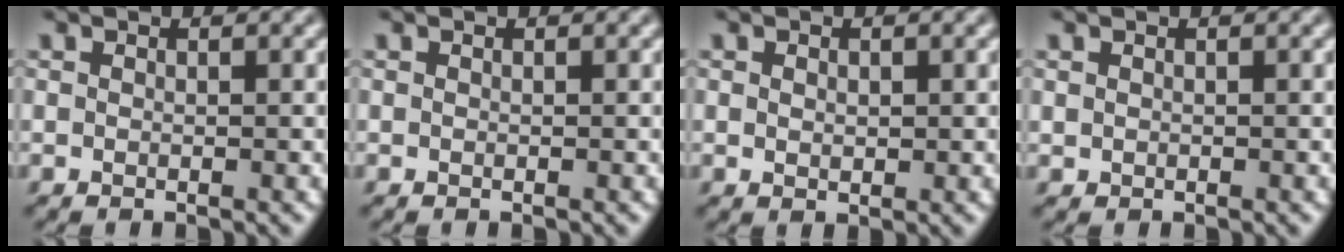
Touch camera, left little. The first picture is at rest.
{"total": 0.0}
{"total": 1.0, "force": [0.1, 0.6, 0.7], "torque": [-0.016, -0.002, 0.004]}
{"total": 0.0}